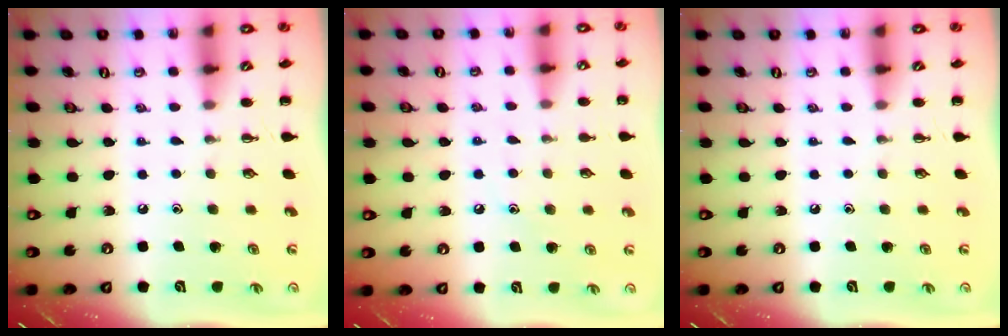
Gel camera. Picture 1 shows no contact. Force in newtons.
{"total": 6.7, "press": 6.5, "slide": 1.7}
{"total": 0.0}